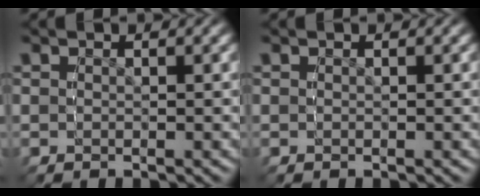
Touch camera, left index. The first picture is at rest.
{"total": 0.0}